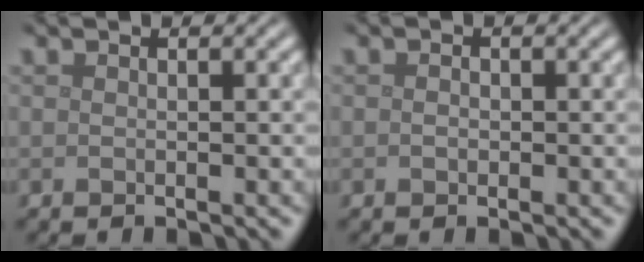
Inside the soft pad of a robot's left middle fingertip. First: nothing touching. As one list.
[{"total": 0.6, "force": [-0.1, 0.5, 0.4], "torque": [-0.007, -0.003, -0.002]}]